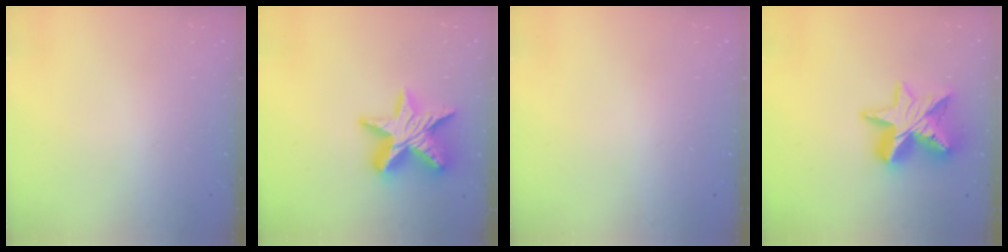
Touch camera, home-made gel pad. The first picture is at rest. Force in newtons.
{"total": 17.4, "press": 17.4, "slide": 1.2}
{"total": 0.0}
{"total": 15.1, "press": 15.1, "slide": 1.1}